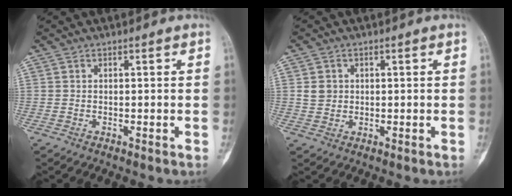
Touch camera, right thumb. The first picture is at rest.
{"total": 2.8, "force": [0.5, 2.5, 1.1], "torque": [-0.008, 0.002, 0.012]}